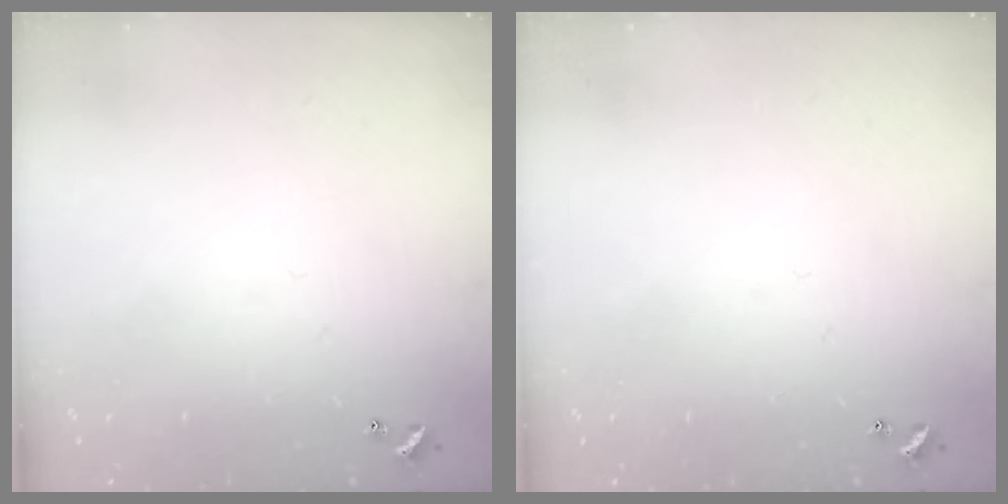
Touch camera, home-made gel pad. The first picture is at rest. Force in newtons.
{"total": 0.0}